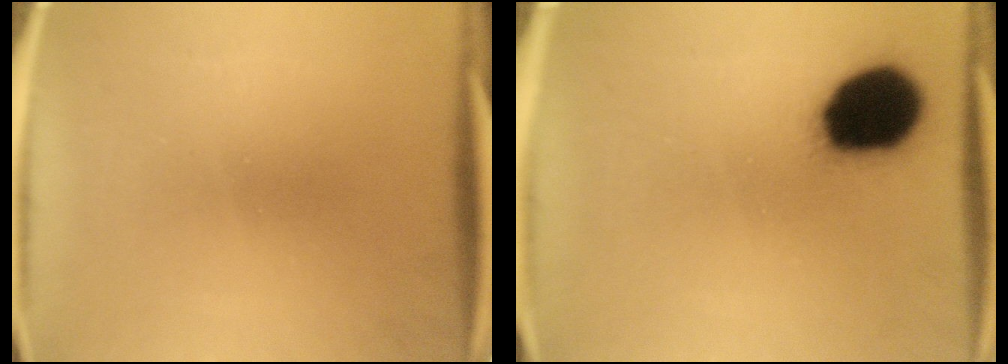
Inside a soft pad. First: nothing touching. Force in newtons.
{"total": 17.1}